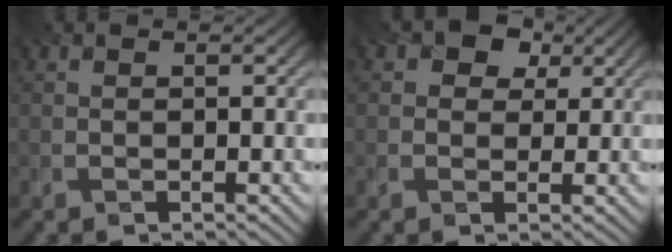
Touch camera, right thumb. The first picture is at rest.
{"total": 4.5, "force": [1.6, 3.8, 1.8], "torque": [-0.023, 0.013, -0.003]}